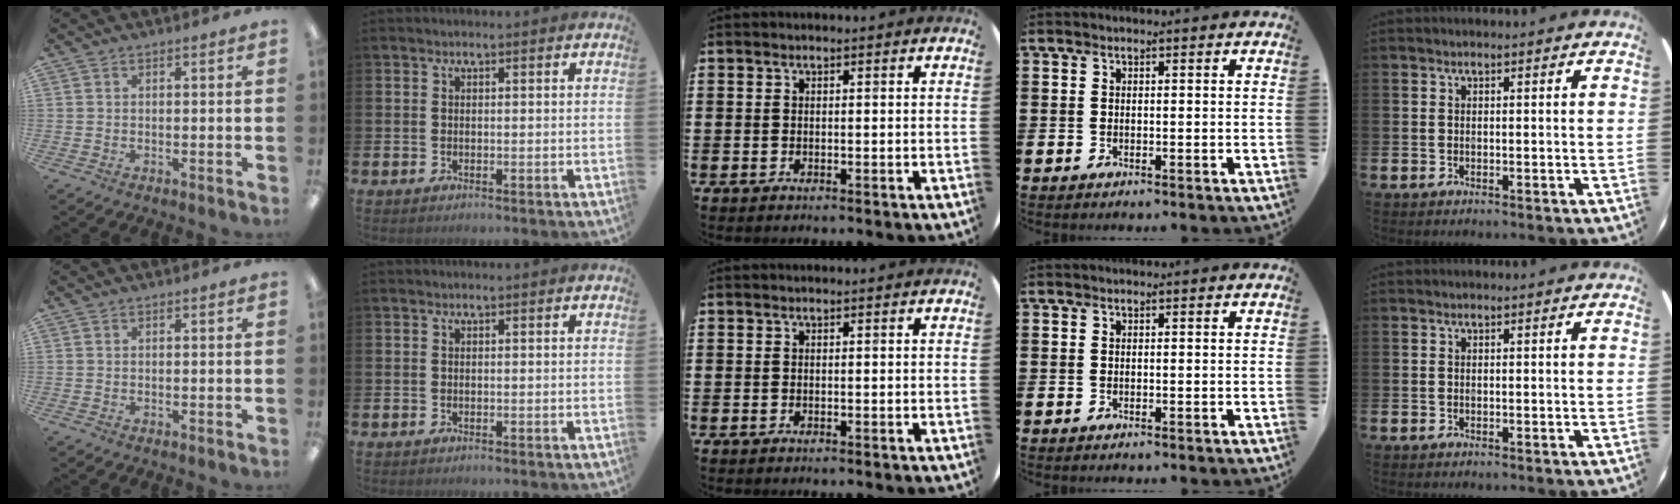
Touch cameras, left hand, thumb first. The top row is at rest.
{}